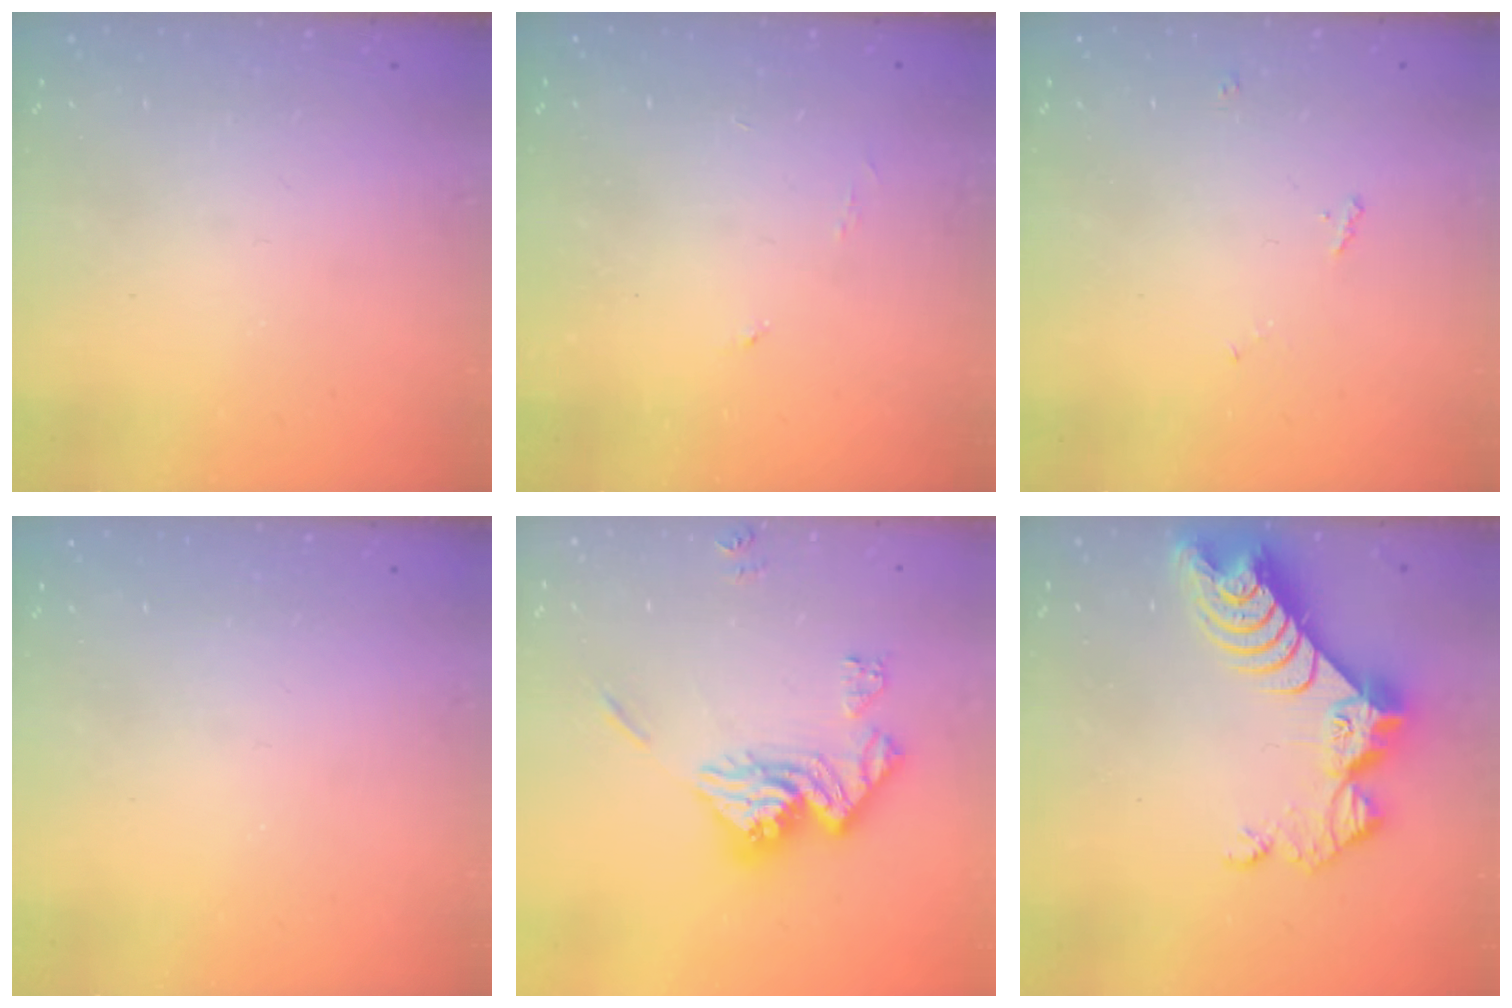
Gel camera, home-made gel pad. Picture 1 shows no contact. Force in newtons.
{"total": 3.1, "press": 3.1, "slide": 0.5}
{"total": 4.7, "press": 4.7, "slide": 0.6}
{"total": 0.0}
{"total": 15.2, "press": 15.2, "slide": 1.5}
{"total": 11.1, "press": 11.0, "slide": 1.0}